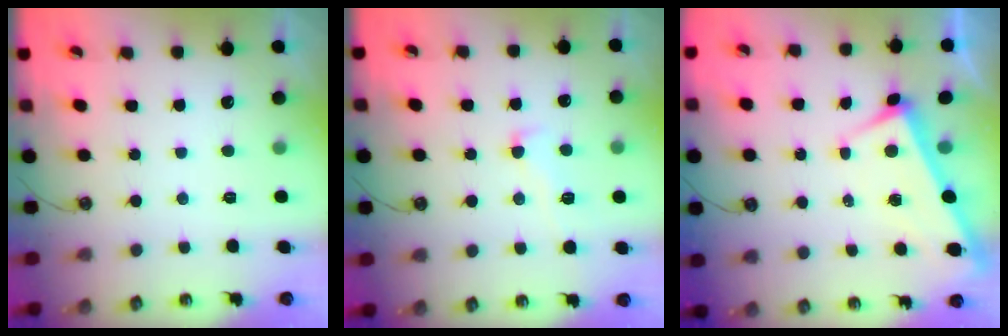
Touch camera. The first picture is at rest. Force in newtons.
{"total": 1.7, "press": 1.4, "slide": 0.9}
{"total": 3.7, "press": 3.7, "slide": 0.2}